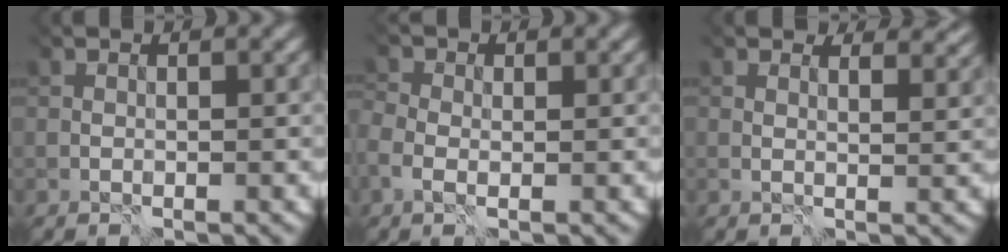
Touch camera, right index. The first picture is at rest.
{"total": 2.2, "force": [-1.0, 1.3, 1.5], "torque": [-0.045, 0.011, -0.006]}
{"total": 4.4, "force": [3.8, 1.0, 2.0], "torque": [-0.029, 0.006, 0.055]}